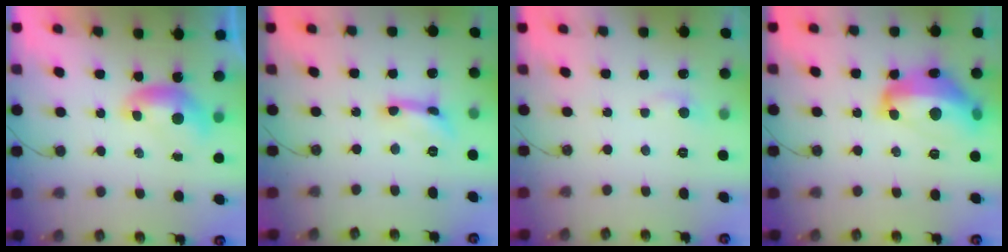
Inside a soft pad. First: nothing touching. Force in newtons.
{"total": 2.7, "press": 2.7, "slide": 0.3}
{"total": 1.5, "press": 1.2, "slide": 0.9}
{"total": 13.0, "press": 13.0, "slide": 1.0}